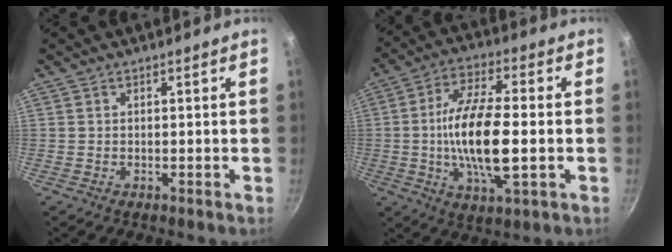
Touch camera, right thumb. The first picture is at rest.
{"total": 15.7, "force": [-1.5, 5.6, 14.6], "torque": [-0.274, 0.013, -0.033]}